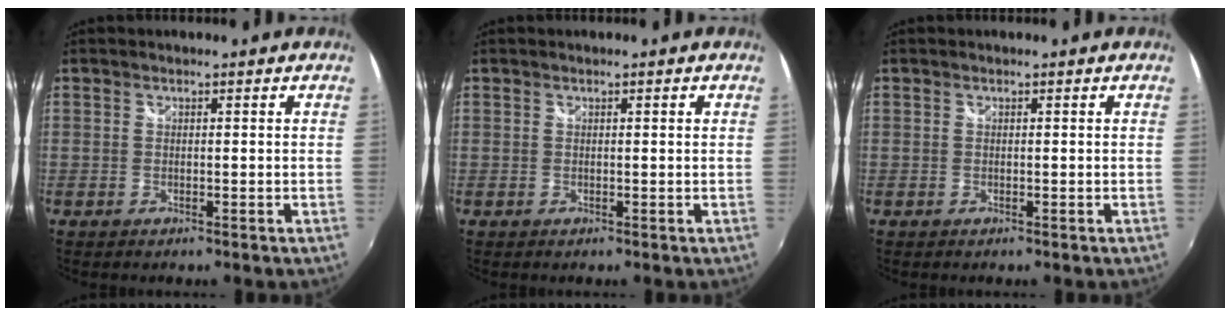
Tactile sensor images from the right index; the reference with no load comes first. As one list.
[{"total": 0.6, "force": [0.3, 0.0, 0.5], "torque": [-0.009, 0.004, 0.003]}, {"total": 0.0}]